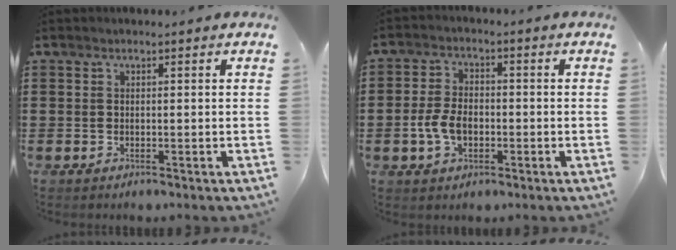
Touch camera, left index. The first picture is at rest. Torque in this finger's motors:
{"motor_torque": [0.44, 0.22, 0.31, 0.08]}